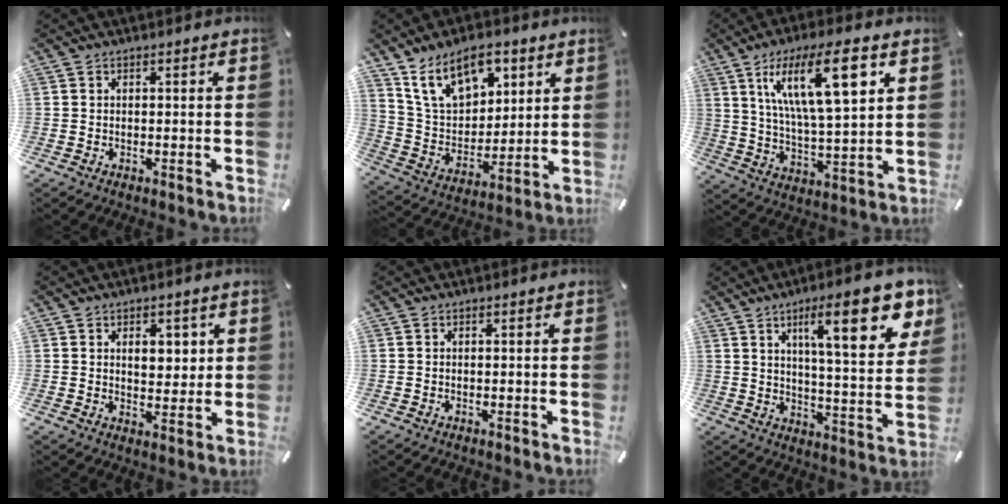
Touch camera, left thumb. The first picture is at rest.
{"total": 14.7, "force": [8.8, 9.2, 7.3], "torque": [-0.135, -0.034, 0.167]}
{"total": 18.1, "force": [8.7, 5.7, 14.9], "torque": [-0.275, -0.016, 0.134]}
{"total": 5.5, "force": [2.1, 3.6, 3.6], "torque": [-0.033, -0.010, 0.026]}
{"total": 0.0}
{"total": 19.7, "force": [9.5, 5.6, 16.3], "torque": [-0.233, -0.042, 0.136]}